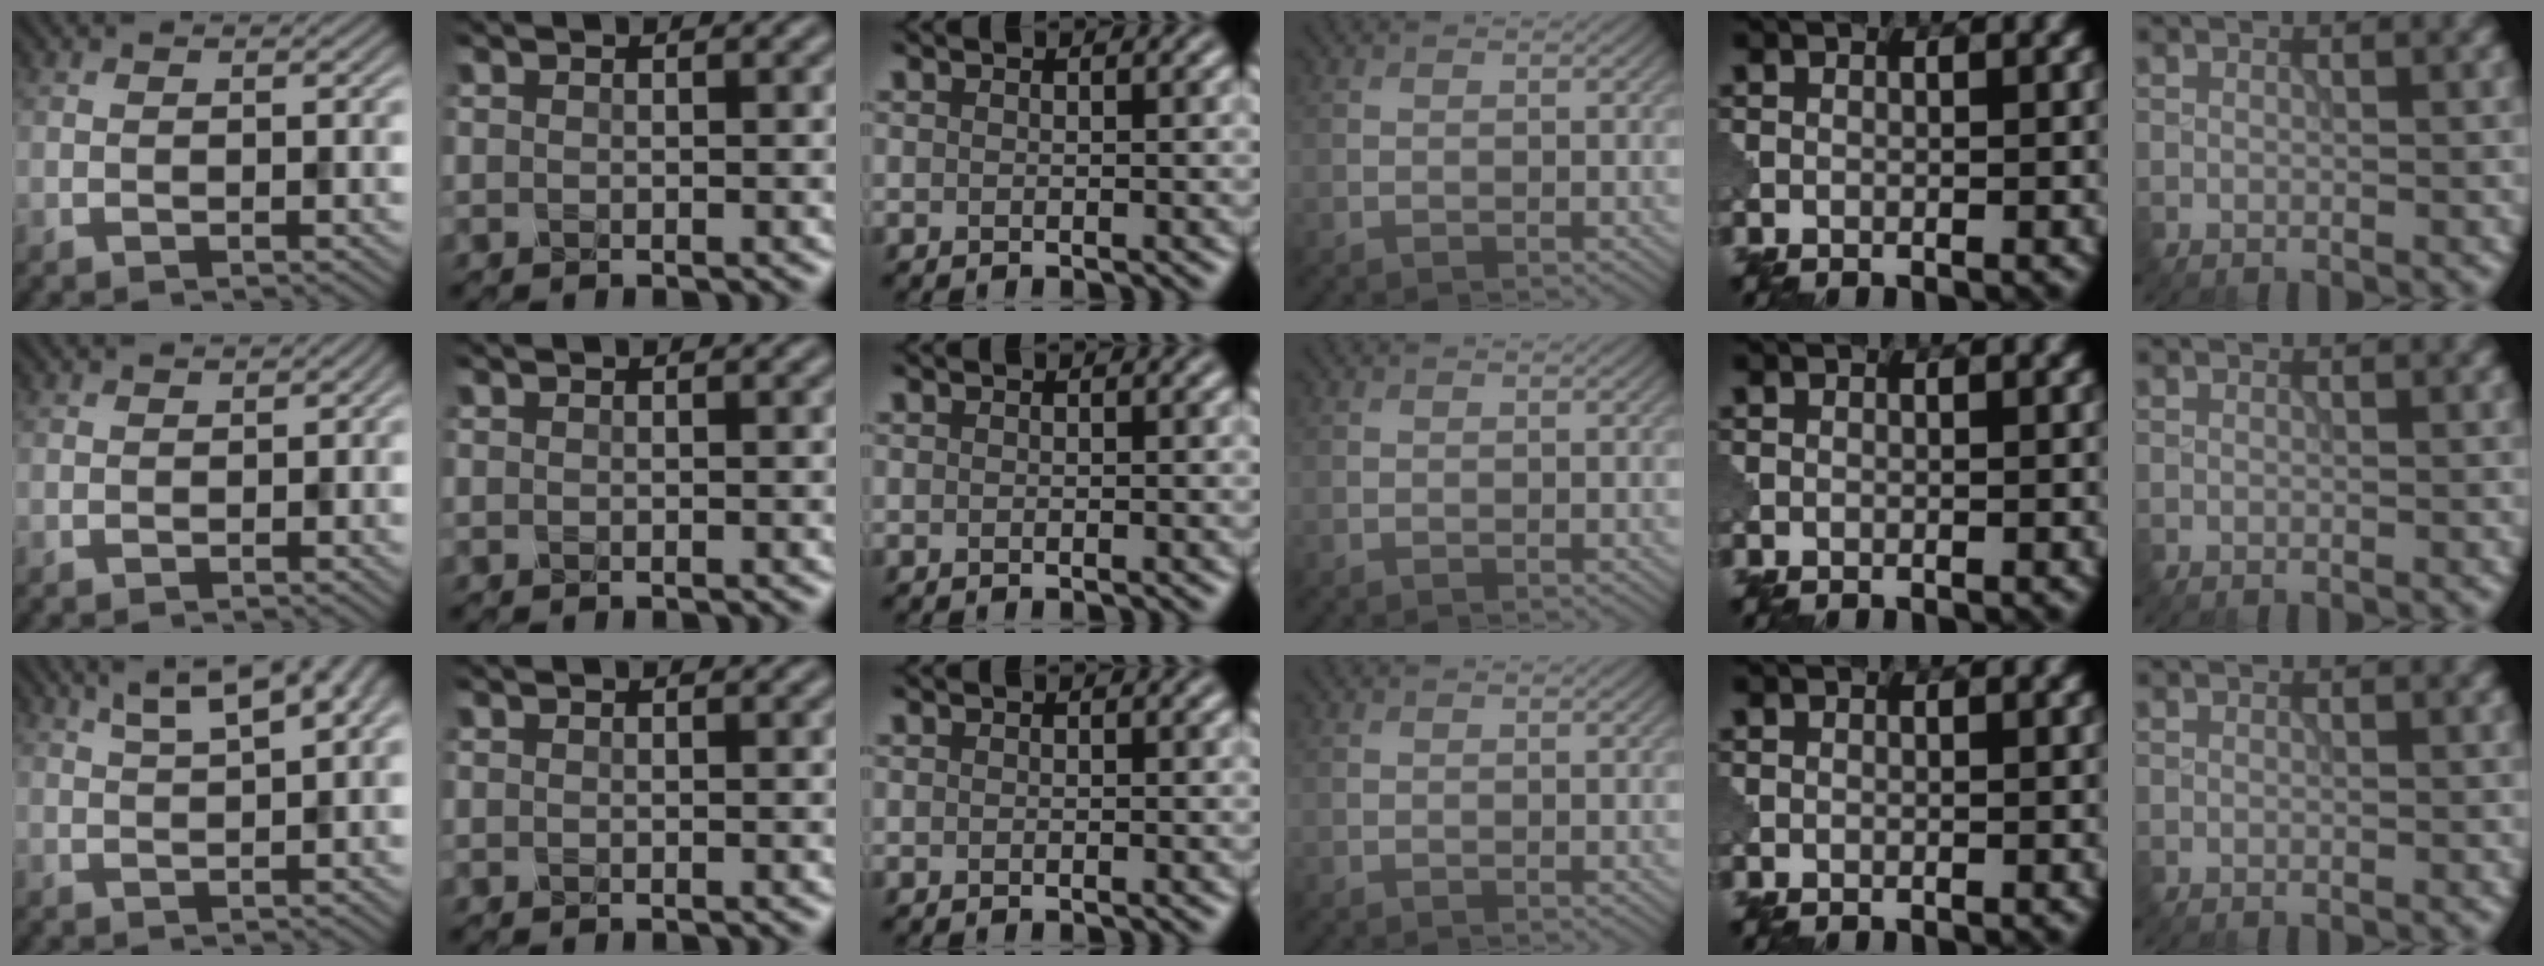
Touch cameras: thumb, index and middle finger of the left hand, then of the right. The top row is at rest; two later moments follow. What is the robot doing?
{"motion": "shake", "object": "medicine bottle"}